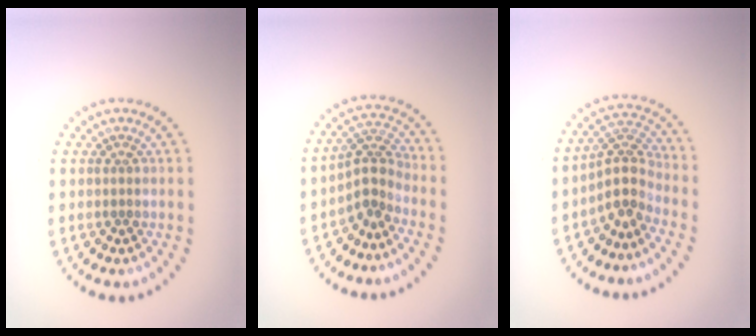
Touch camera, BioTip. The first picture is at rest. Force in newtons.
{"total": 2.9, "press": 2.0, "slide": 2.0}
{"total": 3.4, "press": 2.4, "slide": 2.4}